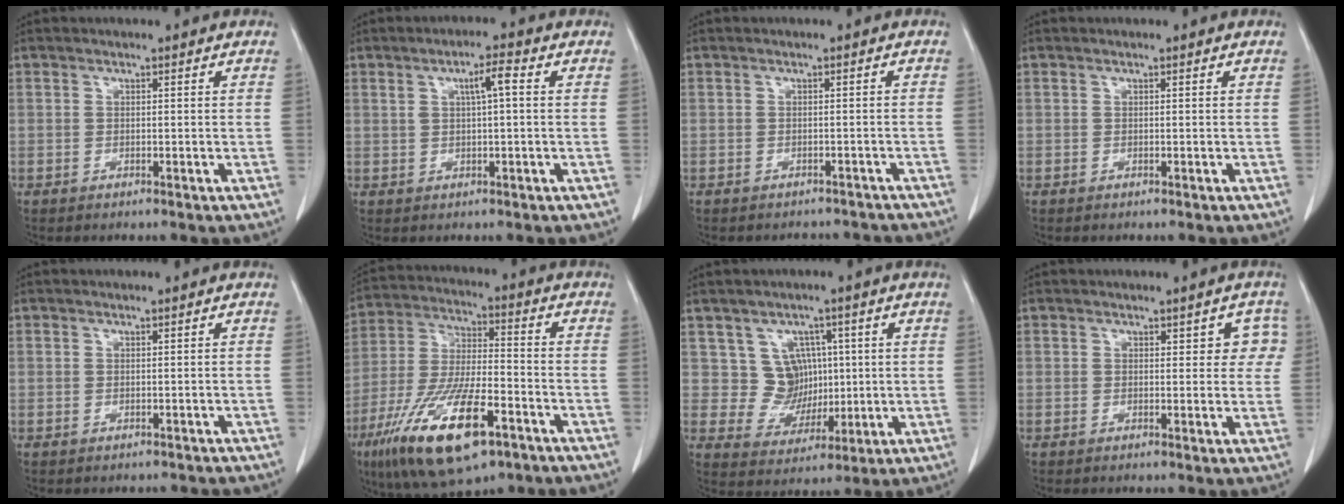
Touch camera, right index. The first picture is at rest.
{"total": 3.8, "force": [1.1, 0.4, 3.6], "torque": [-0.062, 0.008, 0.019]}
{"total": 5.5, "force": [-5.1, 2.0, 0.2], "torque": [0.004, 0.013, -0.047]}
{"total": 0.0}
{"total": 1.3, "force": [-1.0, 0.8, 0.1], "torque": [0.002, 0.005, -0.013]}
{"total": 18.2, "force": [-9.7, 5.0, 14.6], "torque": [-0.305, -0.024, -0.168]}
{"total": 6.6, "force": [1.8, 6.0, 2.1], "torque": [-0.029, 0.012, 0.046]}
{"total": 3.9, "force": [1.5, 2.2, 2.9], "torque": [-0.013, 0.012, 0.013]}